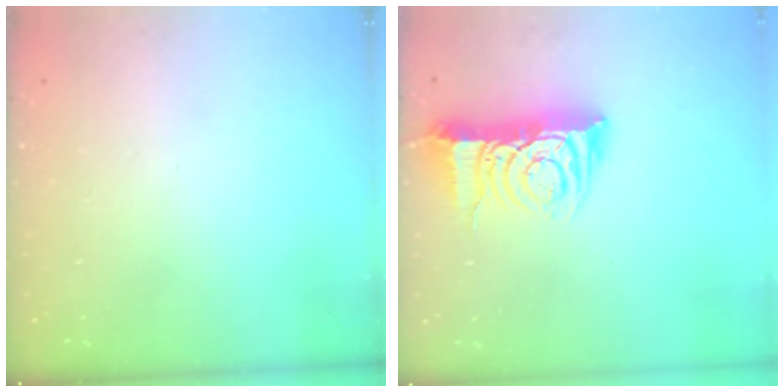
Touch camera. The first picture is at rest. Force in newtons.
{"total": 9.6, "press": 9.5, "slide": 1.1}